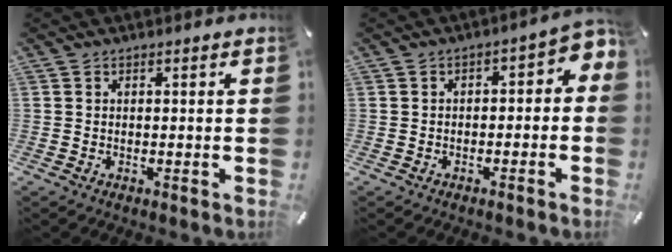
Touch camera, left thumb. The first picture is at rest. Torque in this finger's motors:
{"motor_torque": [0.06, 0.04, 0.08, 0.37, 0.10]}